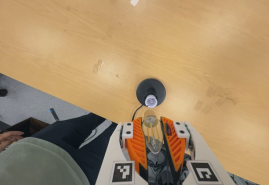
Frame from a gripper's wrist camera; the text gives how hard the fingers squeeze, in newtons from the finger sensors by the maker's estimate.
{"total": 20.3, "left": 22.4, "right": 18.2}